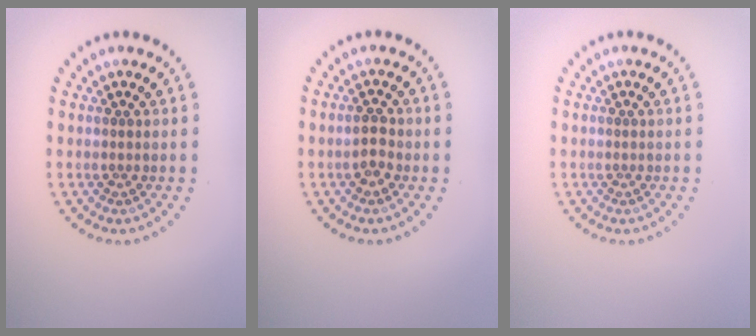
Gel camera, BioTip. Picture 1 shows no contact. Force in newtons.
{"total": 1.9, "press": 1.8, "slide": 0.3}
{"total": 0.0}